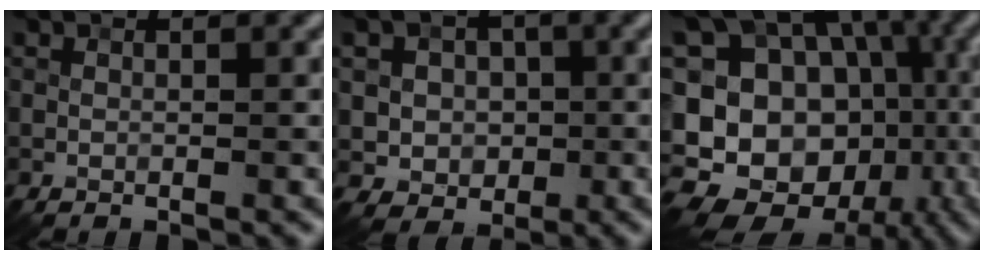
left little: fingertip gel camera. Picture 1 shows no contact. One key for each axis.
{"total": 4.5, "fx": 0.1, "fy": 4.1, "fz": 1.8, "tx": -0.009, "ty": 0.012, "tz": -0.017}
{"total": 20.8, "fx": -6.6, "fy": 17.1, "fz": 9.8, "tx": -0.182, "ty": -0.003, "tz": -0.102}